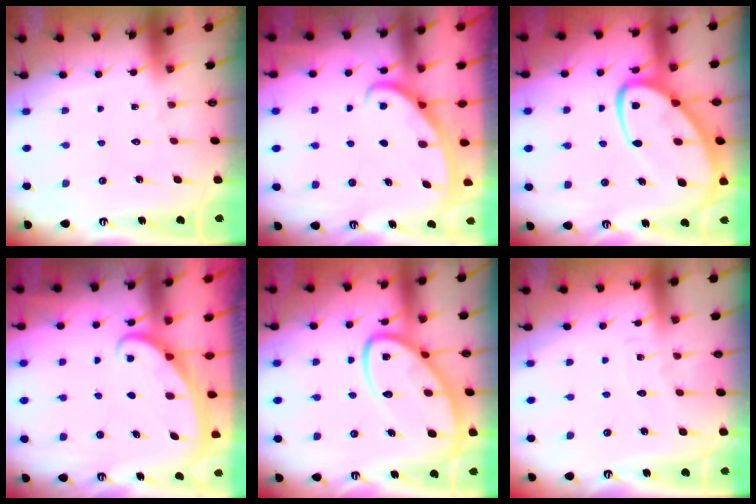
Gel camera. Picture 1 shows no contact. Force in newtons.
{"total": 3.0, "press": 3.0, "slide": 0.4}
{"total": 17.0, "press": 16.9, "slide": 1.6}
{"total": 2.3, "press": 2.3, "slide": 0.3}
{"total": 15.3, "press": 15.3, "slide": 1.4}
{"total": 2.1, "press": 2.1, "slide": 0.2}